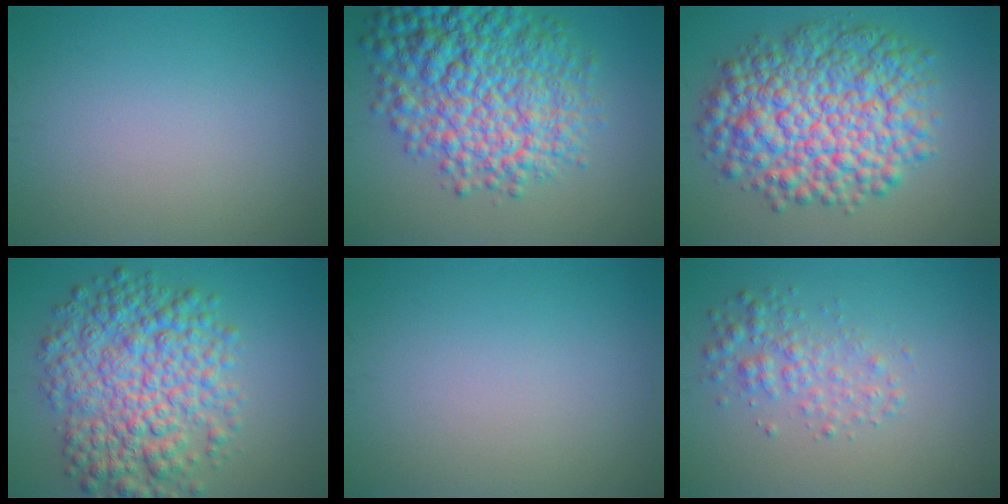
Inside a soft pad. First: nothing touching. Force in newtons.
{"total": 11.1, "press": 11.1, "slide": 0.3}
{"total": 11.4, "press": 11.4, "slide": 0.2}
{"total": 8.8, "press": 8.8, "slide": 0.1}
{"total": 0.0}
{"total": 2.6, "press": 2.6, "slide": 0.0}